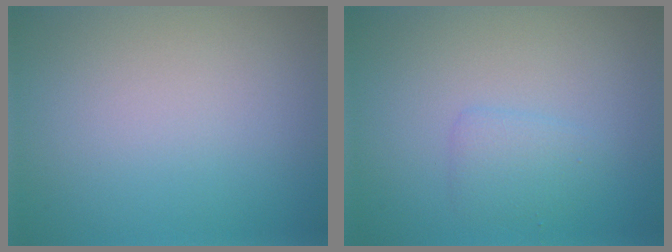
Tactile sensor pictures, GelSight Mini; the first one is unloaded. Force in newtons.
{"total": 1.6, "press": 1.6, "slide": 0.1}